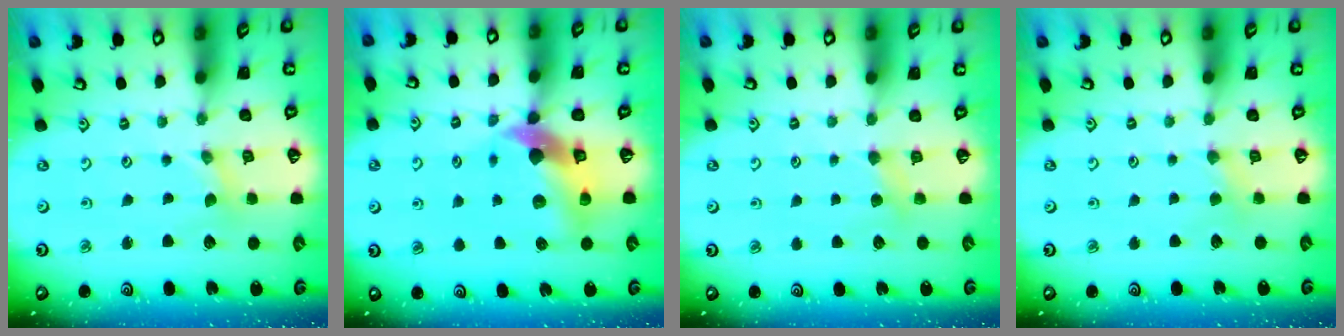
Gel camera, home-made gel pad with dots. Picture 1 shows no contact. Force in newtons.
{"total": 11.1, "press": 11.0, "slide": 1.6}
{"total": 4.0, "press": 3.9, "slide": 0.6}
{"total": 1.6, "press": 1.6, "slide": 0.4}